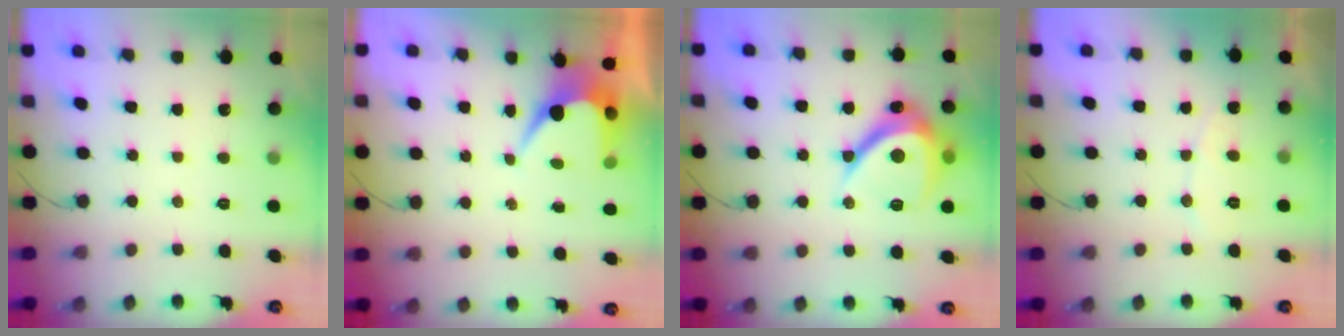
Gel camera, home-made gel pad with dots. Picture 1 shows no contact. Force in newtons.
{"total": 6.9, "press": 6.9, "slide": 0.3}
{"total": 13.4, "press": 13.3, "slide": 1.0}
{"total": 4.7, "press": 4.7, "slide": 0.3}